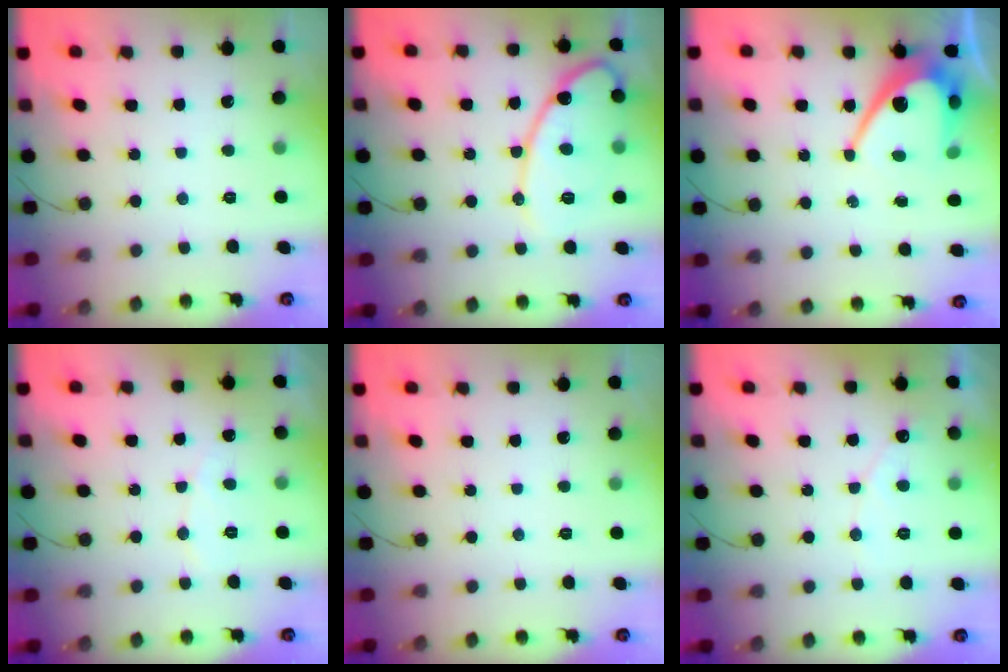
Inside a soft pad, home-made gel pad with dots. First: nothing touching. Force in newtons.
{"total": 13.2, "press": 13.2, "slide": 0.9}
{"total": 11.0, "press": 11.0, "slide": 0.8}
{"total": 3.9, "press": 3.9, "slide": 0.3}
{"total": 0.0}
{"total": 4.2, "press": 4.2, "slide": 0.2}